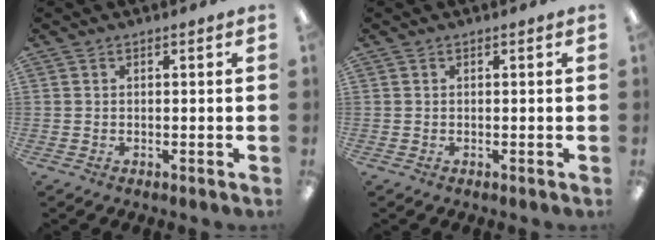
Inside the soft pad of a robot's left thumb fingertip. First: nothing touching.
{"total": 0.0}